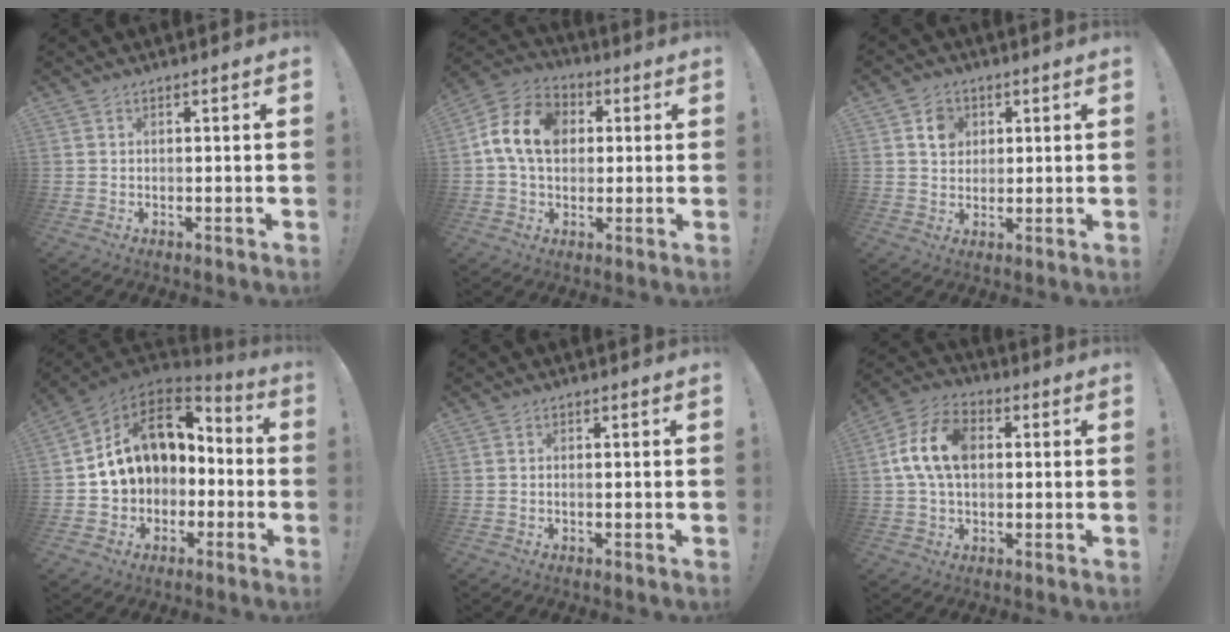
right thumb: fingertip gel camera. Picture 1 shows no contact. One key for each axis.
{"total": 13.9, "fx": 2.2, "fy": 10.5, "fz": 8.8, "tx": -0.159, "ty": 0.016, "tz": 0.046}
{"total": 5.9, "fx": 2.4, "fy": 5.0, "fz": 1.9, "tx": -0.021, "ty": -0.006, "tz": 0.042}
{"total": 15.3, "fx": 4.7, "fy": 11.3, "fz": 9.2, "tx": -0.146, "ty": -0.009, "tz": 0.098}
{"total": 0.5, "fx": -0.3, "fy": 0.2, "fz": 0.4, "tx": -0.017, "ty": 0.002, "tz": -0.003}
{"total": 13.8, "fx": 1.9, "fy": 9.4, "fz": 10.0, "tx": -0.203, "ty": 0.018, "tz": 0.037}